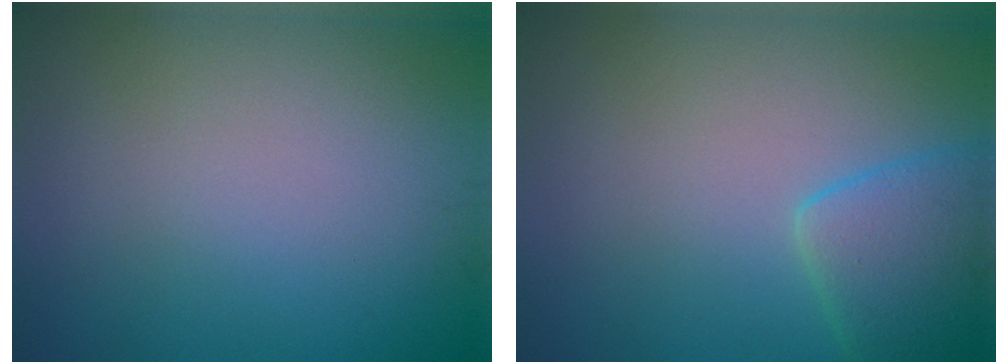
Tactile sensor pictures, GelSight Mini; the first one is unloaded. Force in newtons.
{"total": 4.2, "press": 4.2, "slide": 0.4}